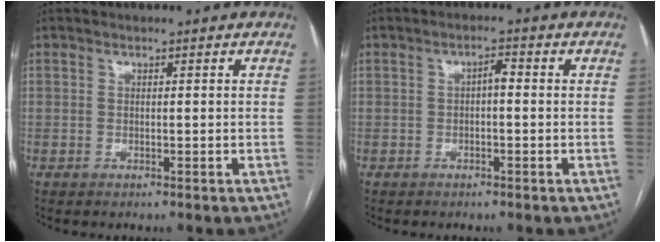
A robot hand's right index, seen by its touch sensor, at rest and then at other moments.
{"total": 1.9, "force": [-0.1, 0.6, 1.8], "torque": [-0.028, 0.007, -0.003]}